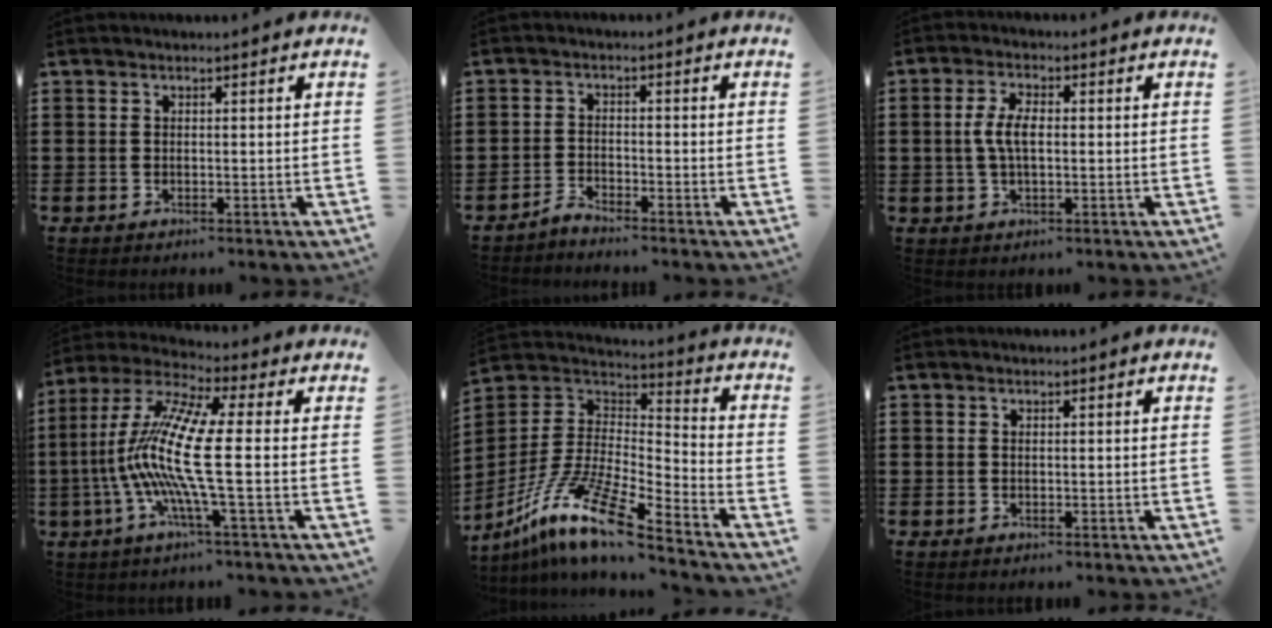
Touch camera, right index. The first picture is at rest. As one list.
[{"total": 2.1, "force": [-2.1, -0.1, 0.0], "torque": [-0.008, 0.004, -0.042]}, {"total": 4.9, "force": [0.0, 2.1, 4.4], "torque": [-0.100, 0.001, -0.007]}, {"total": 13.6, "force": [-1.7, 1.8, 13.3], "torque": [-0.305, -0.020, -0.050]}, {"total": 13.6, "force": [-10.0, 1.9, 9.0], "torque": [-0.196, 0.003, -0.198]}, {"total": 0.0}]